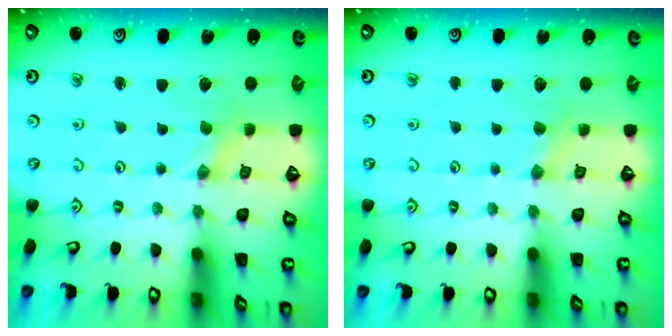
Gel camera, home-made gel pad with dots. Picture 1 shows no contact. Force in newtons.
{"total": 2.9, "press": 2.8, "slide": 0.5}